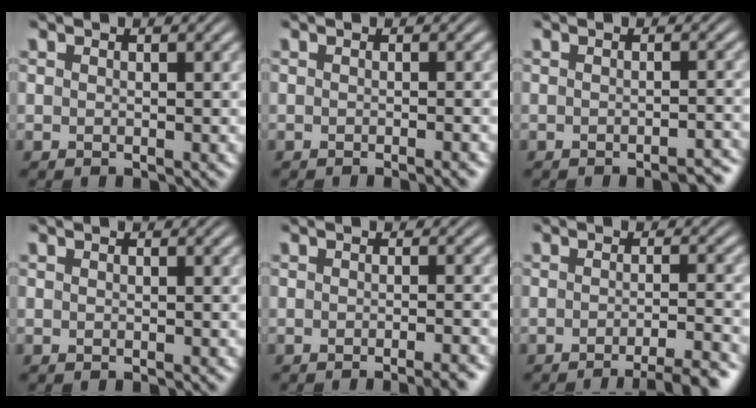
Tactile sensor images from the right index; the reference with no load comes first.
{"total": 1.2, "force": [-1.0, -0.1, 0.6], "torque": [-0.007, 0.004, -0.018]}
{"total": 2.7, "force": [-2.5, 0.4, 1.0], "torque": [-0.013, -0.002, -0.038]}
{"total": 0.0}
{"total": 2.5, "force": [-2.1, 0.2, 1.3], "torque": [-0.013, 0.003, -0.038]}
{"total": 4.6, "force": [-3.7, 0.6, 2.7], "torque": [-0.029, -0.007, -0.060]}